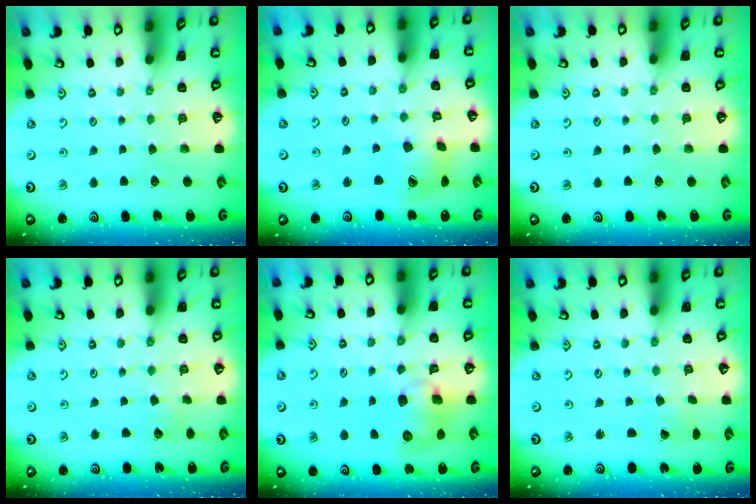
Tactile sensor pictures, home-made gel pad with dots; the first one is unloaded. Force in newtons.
{"total": 11.4, "press": 11.3, "slide": 1.5}
{"total": 0.0}
{"total": 2.7, "press": 2.7, "slide": 0.2}
{"total": 9.1, "press": 9.1, "slide": 0.6}
{"total": 0.6, "press": 0.6, "slide": 0.1}